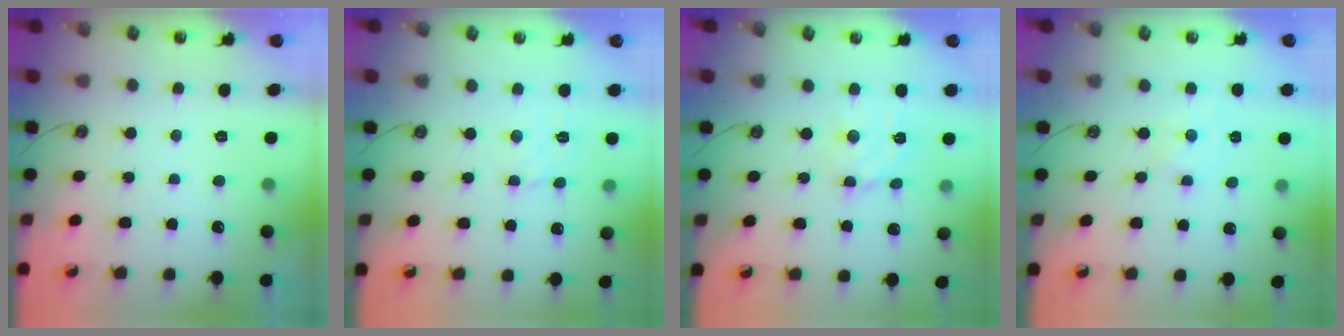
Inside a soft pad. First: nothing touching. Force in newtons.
{"total": 2.4, "press": 2.4, "slide": 0.3}
{"total": 7.2, "press": 7.1, "slide": 0.5}
{"total": 1.5, "press": 1.5, "slide": 0.2}